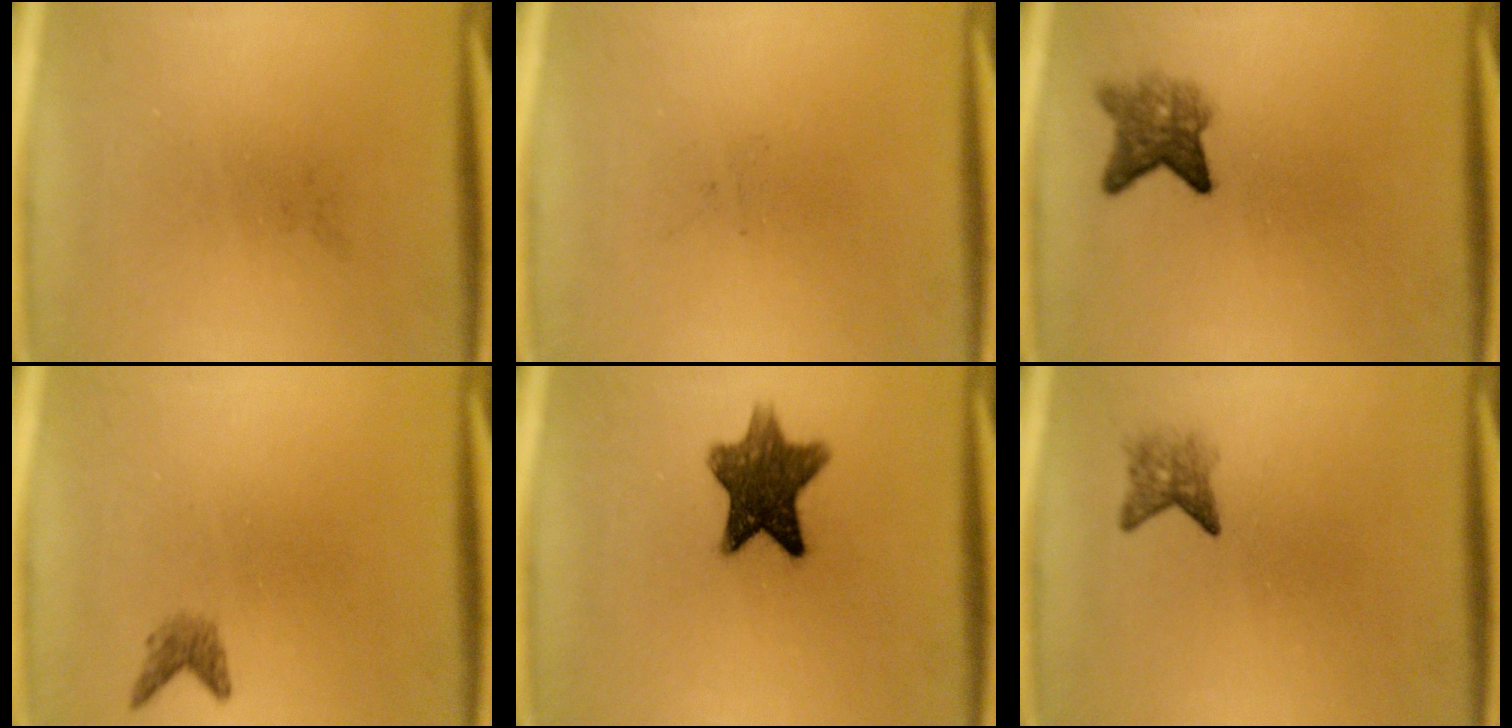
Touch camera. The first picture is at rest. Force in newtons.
{"total": 0.0}
{"total": 4.1}
{"total": 1.5}
{"total": 10.0}
{"total": 2.2}